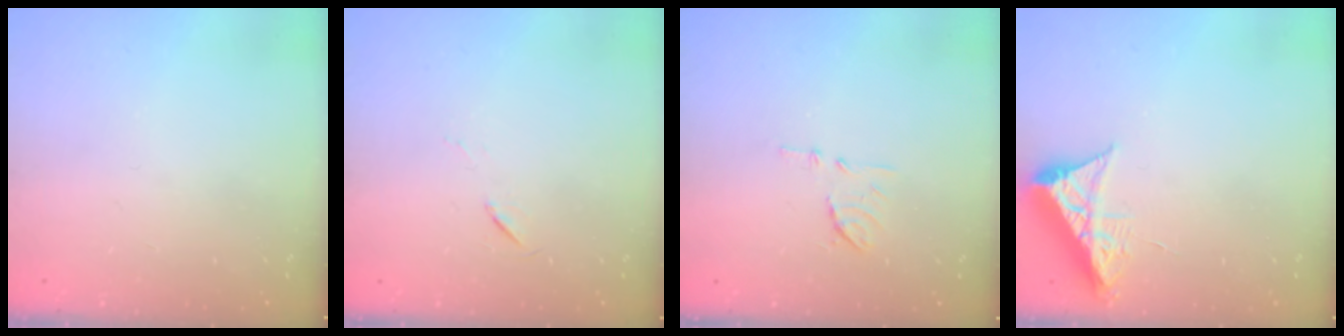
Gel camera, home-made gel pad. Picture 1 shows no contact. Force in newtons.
{"total": 5.5, "press": 5.1, "slide": 2.1}
{"total": 7.5, "press": 7.5, "slide": 0.8}
{"total": 8.2, "press": 8.2, "slide": 0.3}